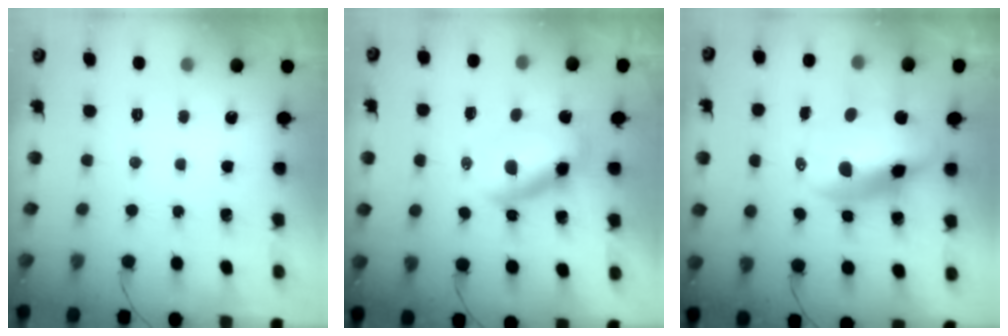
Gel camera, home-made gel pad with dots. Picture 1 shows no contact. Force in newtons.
{"total": 5.5, "press": 5.5, "slide": 0.7}
{"total": 13.4, "press": 13.0, "slide": 3.4}